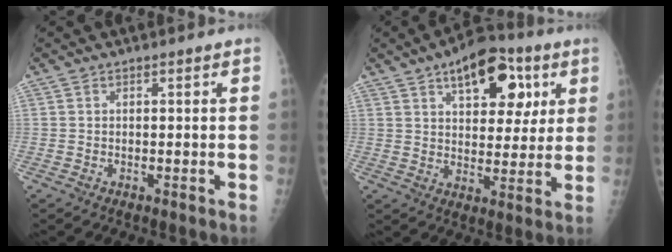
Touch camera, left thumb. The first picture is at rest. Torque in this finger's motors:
{"motor_torque": [1.19, 1.40, 0.72, -0.78, 0.09]}